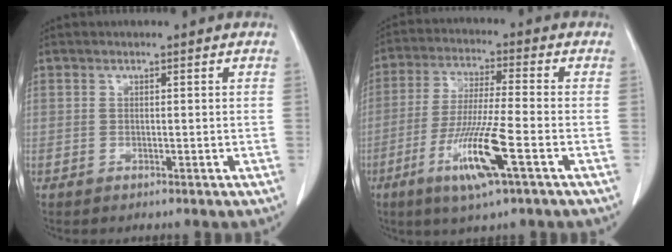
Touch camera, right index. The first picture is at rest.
{"total": 11.4, "force": [-4.8, 0.1, 10.3], "torque": [-0.206, -0.022, -0.093]}